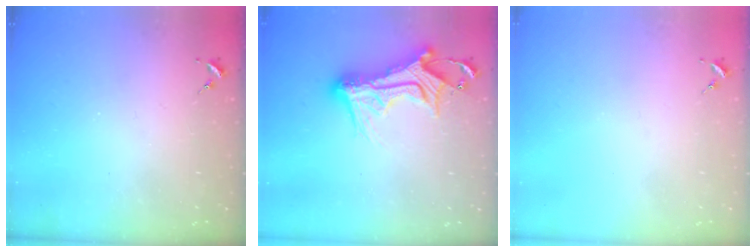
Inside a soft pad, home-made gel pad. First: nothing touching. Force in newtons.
{"total": 16.3, "press": 16.2, "slide": 1.3}
{"total": 0.0}